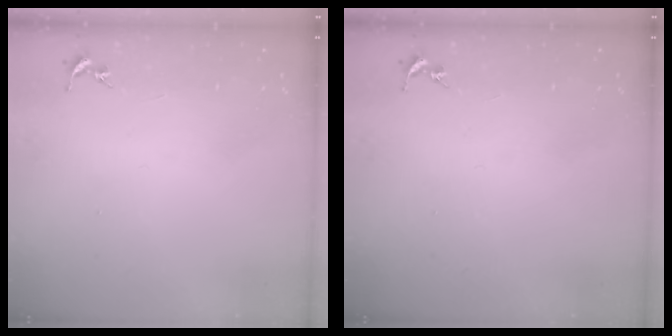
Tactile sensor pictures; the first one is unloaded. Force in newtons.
{"total": 0.0}